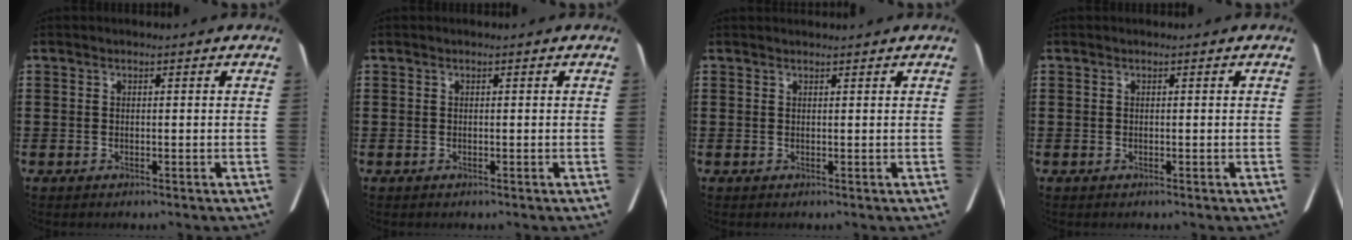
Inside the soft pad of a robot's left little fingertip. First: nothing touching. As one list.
[{"total": 0.0}, {"total": 0.6, "force": [0.5, 0.0, 0.1], "torque": [-0.003, 0.000, 0.011]}, {"total": 0.0}]